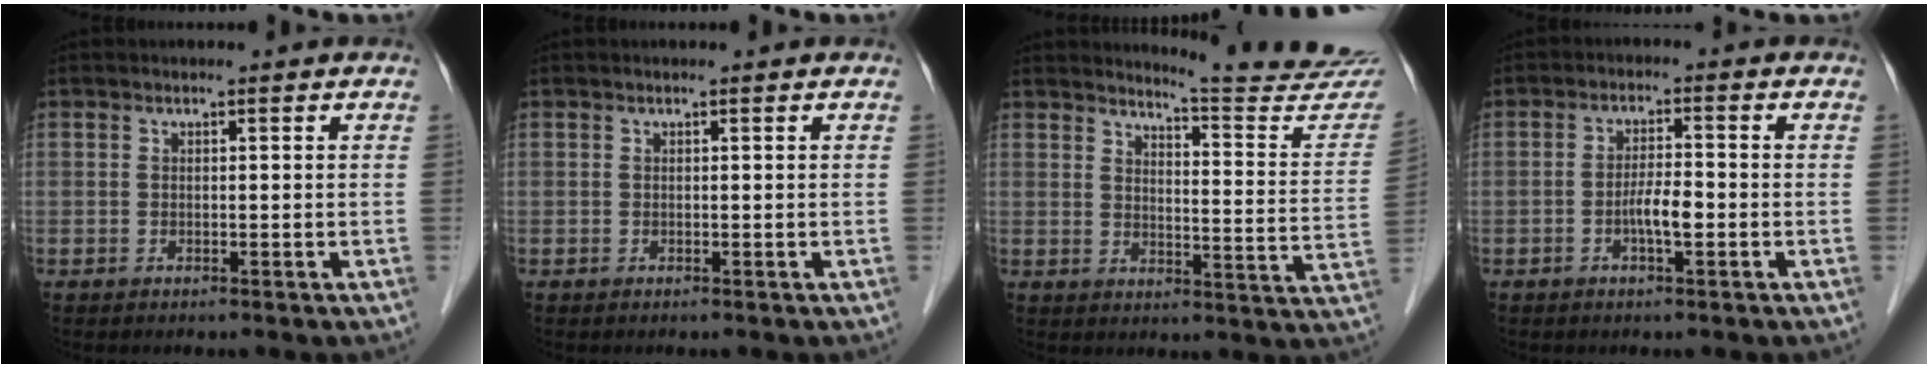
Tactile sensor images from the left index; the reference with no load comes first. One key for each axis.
{"total": 0.0}
{"total": 16.2, "fx": 16.0, "fy": -0.6, "fz": 2.7, "tx": -0.031, "ty": -0.121, "tz": 0.175}
{"total": 3.6, "fx": -1.3, "fy": 0.6, "fz": 3.3, "tx": -0.065, "ty": 0.001, "tz": -0.025}